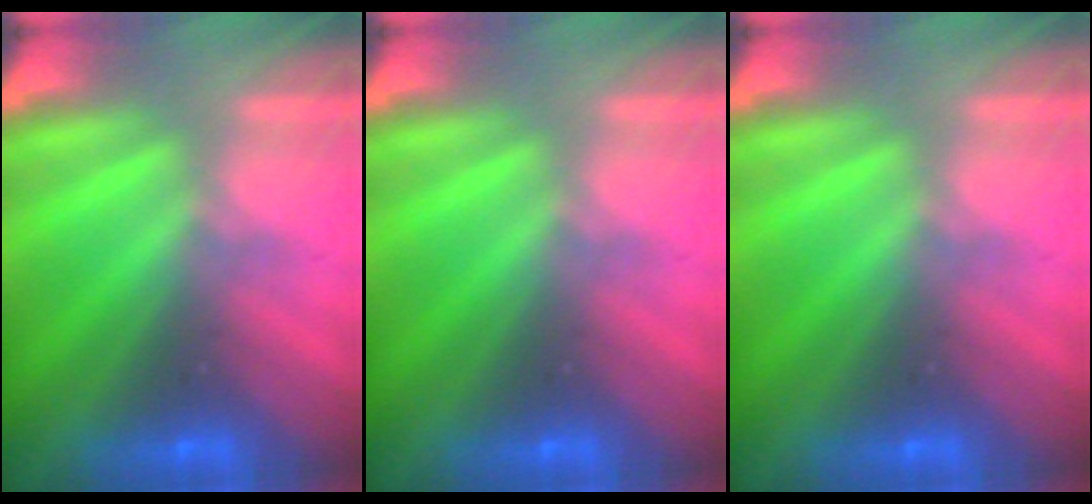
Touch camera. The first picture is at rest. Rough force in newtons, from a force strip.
{"total": 0.0}
{"total": 0.0}